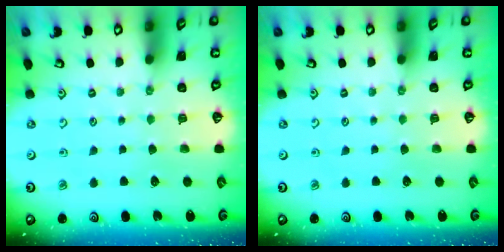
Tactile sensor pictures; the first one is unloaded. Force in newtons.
{"total": 0.0}